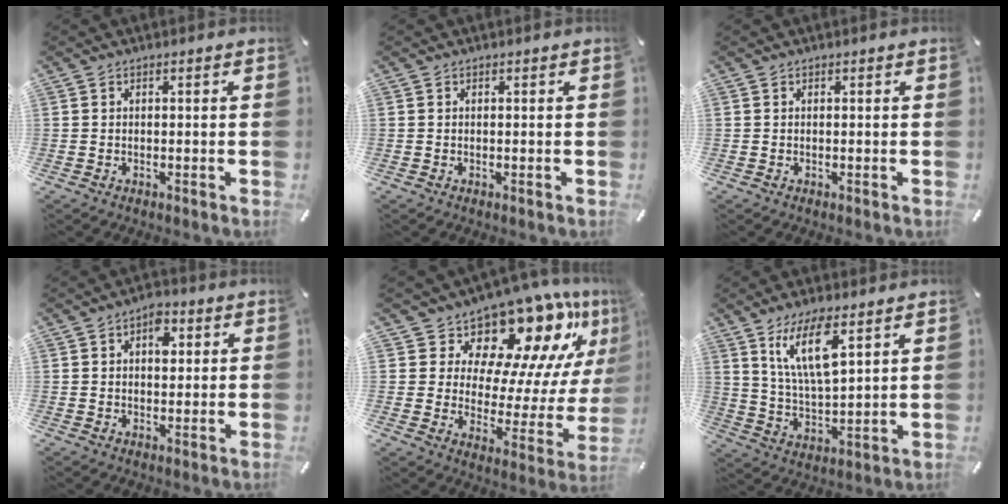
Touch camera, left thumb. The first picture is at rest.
{"total": 0.0}
{"total": 0.0}
{"total": 5.0, "force": [1.5, 3.2, 3.5], "torque": [-0.033, -0.005, 0.015]}
{"total": 14.8, "force": [12.9, 6.0, 4.4], "torque": [-0.051, -0.137, 0.208]}
{"total": 12.4, "force": [7.2, 4.3, 9.0], "torque": [-0.196, -0.019, 0.128]}